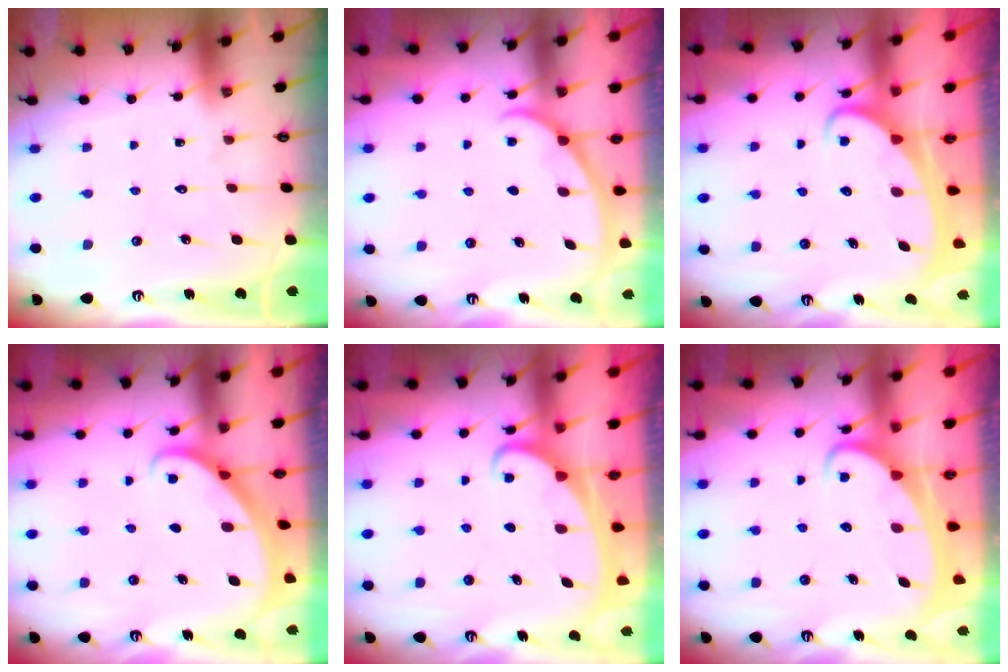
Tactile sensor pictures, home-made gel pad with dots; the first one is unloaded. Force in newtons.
{"total": 1.0, "press": 1.0, "slide": 0.2}
{"total": 4.2, "press": 4.2, "slide": 0.5}
{"total": 1.8, "press": 1.8, "slide": 0.1}
{"total": 2.0, "press": 2.0, "slide": 0.2}
{"total": 4.2, "press": 4.2, "slide": 0.5}